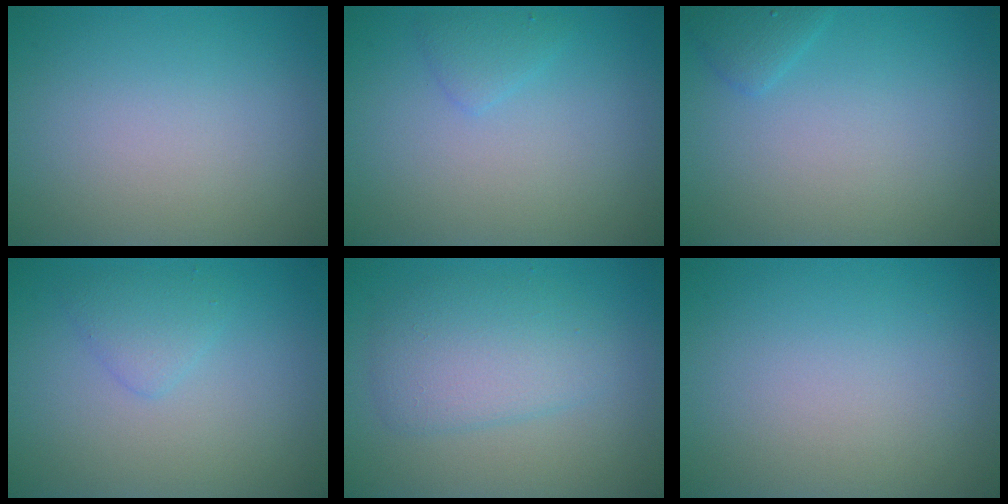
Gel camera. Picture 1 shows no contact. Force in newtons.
{"total": 1.3, "press": 1.3, "slide": 0.1}
{"total": 1.3, "press": 1.3, "slide": 0.2}
{"total": 1.7, "press": 1.7, "slide": 0.2}
{"total": 3.9, "press": 3.9, "slide": 0.0}
{"total": 0.0}